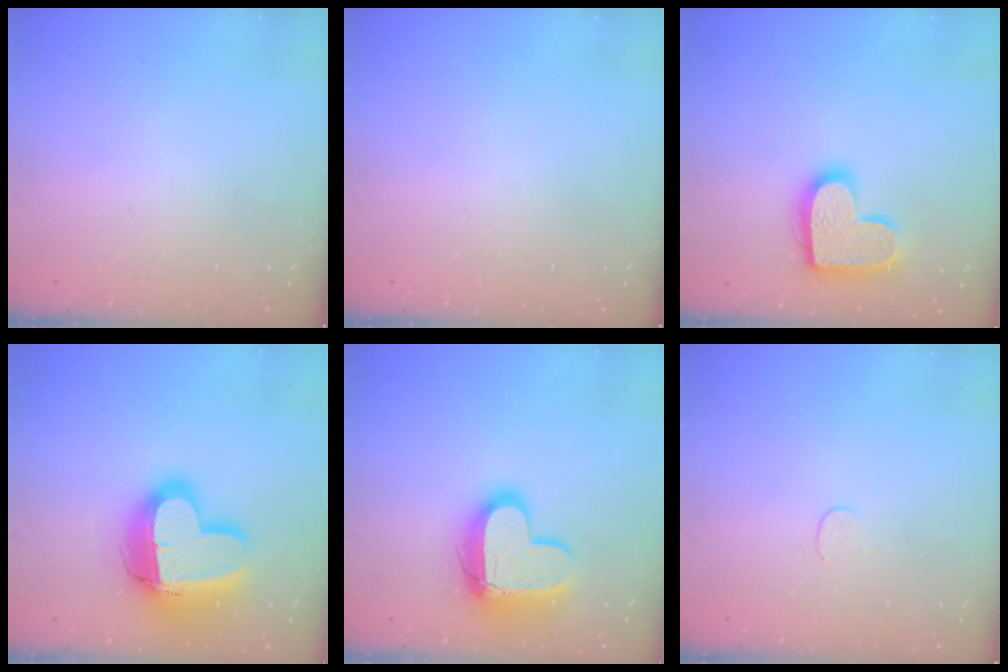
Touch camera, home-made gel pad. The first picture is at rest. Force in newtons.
{"total": 0.0}
{"total": 15.6, "press": 15.6, "slide": 0.8}
{"total": 18.9, "press": 18.8, "slide": 2.2}
{"total": 15.2, "press": 15.2, "slide": 1.3}
{"total": 3.1, "press": 3.1, "slide": 0.3}